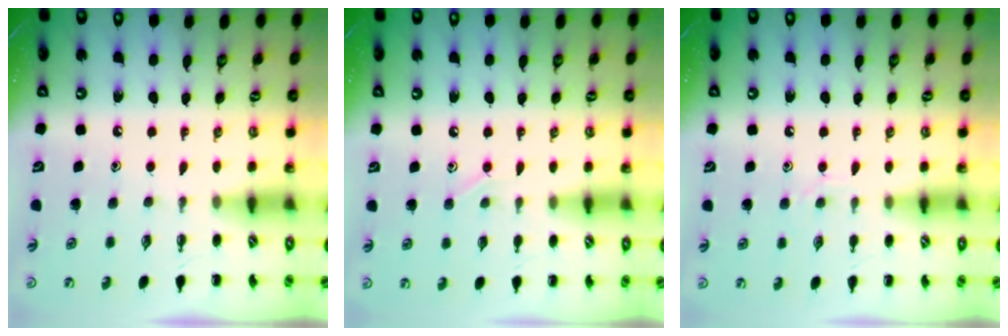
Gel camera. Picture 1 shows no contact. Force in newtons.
{"total": 4.2, "press": 4.1, "slide": 1.1}
{"total": 6.2, "press": 6.0, "slide": 1.2}